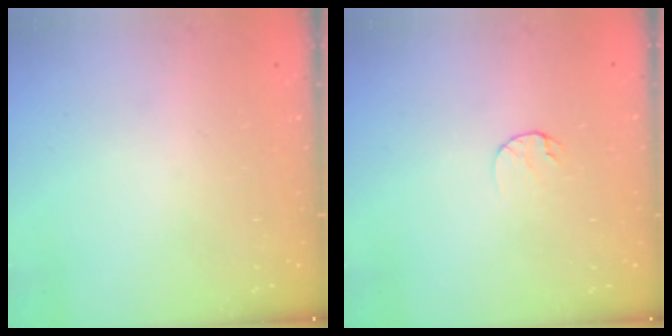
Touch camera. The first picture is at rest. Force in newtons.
{"total": 5.2, "press": 5.1, "slide": 0.5}